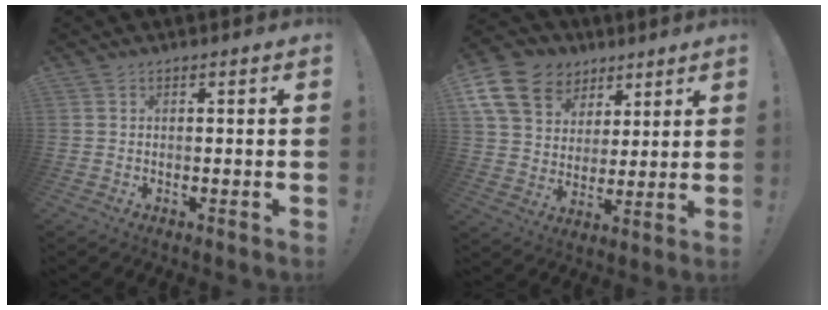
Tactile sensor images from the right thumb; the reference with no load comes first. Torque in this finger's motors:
{"motor_torque": [0.70, 2.22, 0.24, 0.02, 0.10]}